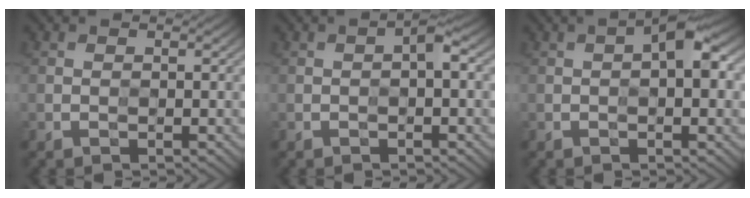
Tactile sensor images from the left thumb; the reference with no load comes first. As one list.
[{"total": 1.8, "force": [-0.2, 0.4, 1.7], "torque": [-0.030, 0.006, -0.006]}, {"total": 5.4, "force": [0.5, 2.0, 5.0], "torque": [-0.074, 0.014, 0.001]}]